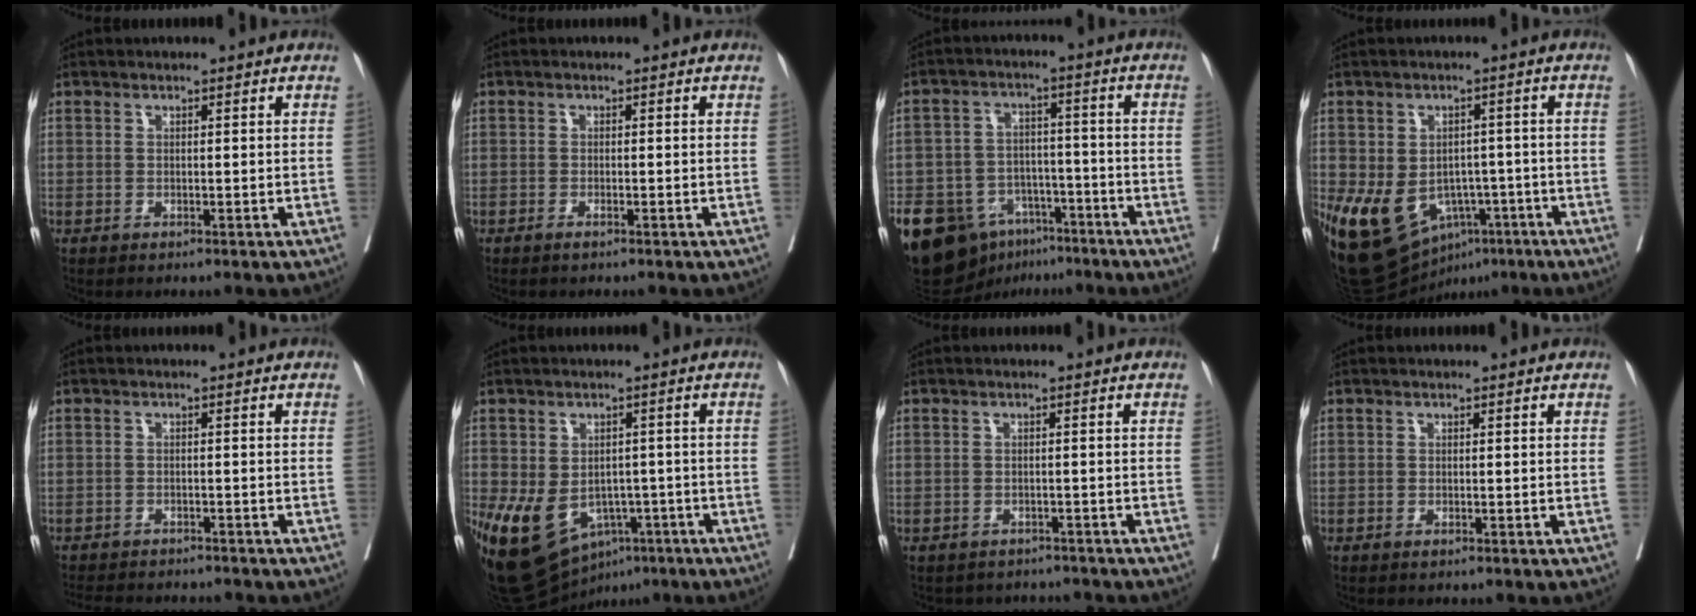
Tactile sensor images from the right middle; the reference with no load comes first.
{"total": 1.0, "force": [-0.7, 0.0, 0.7], "torque": [-0.018, -0.002, -0.013]}
{"total": 16.7, "force": [-10.1, 10.6, 8.1], "torque": [-0.164, 0.016, -0.156]}
{"total": 14.2, "force": [-5.9, 10.2, 8.0], "torque": [-0.155, 0.006, -0.076]}
{"total": 9.9, "force": [-9.2, 2.0, 3.2], "torque": [-0.051, -0.006, -0.123]}
{"total": 13.5, "force": [-5.9, 9.4, 7.7], "torque": [-0.155, 0.000, -0.077]}
{"total": 5.3, "force": [-5.0, 1.7, -0.1], "torque": [0.006, 0.010, -0.060]}
{"total": 0.5, "force": [-0.3, 0.0, 0.4], "torque": [-0.011, -0.002, -0.005]}